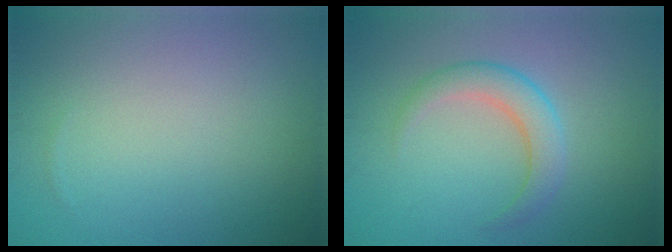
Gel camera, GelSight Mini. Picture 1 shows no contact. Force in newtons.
{"total": 3.1, "press": 3.1, "slide": 0.1}